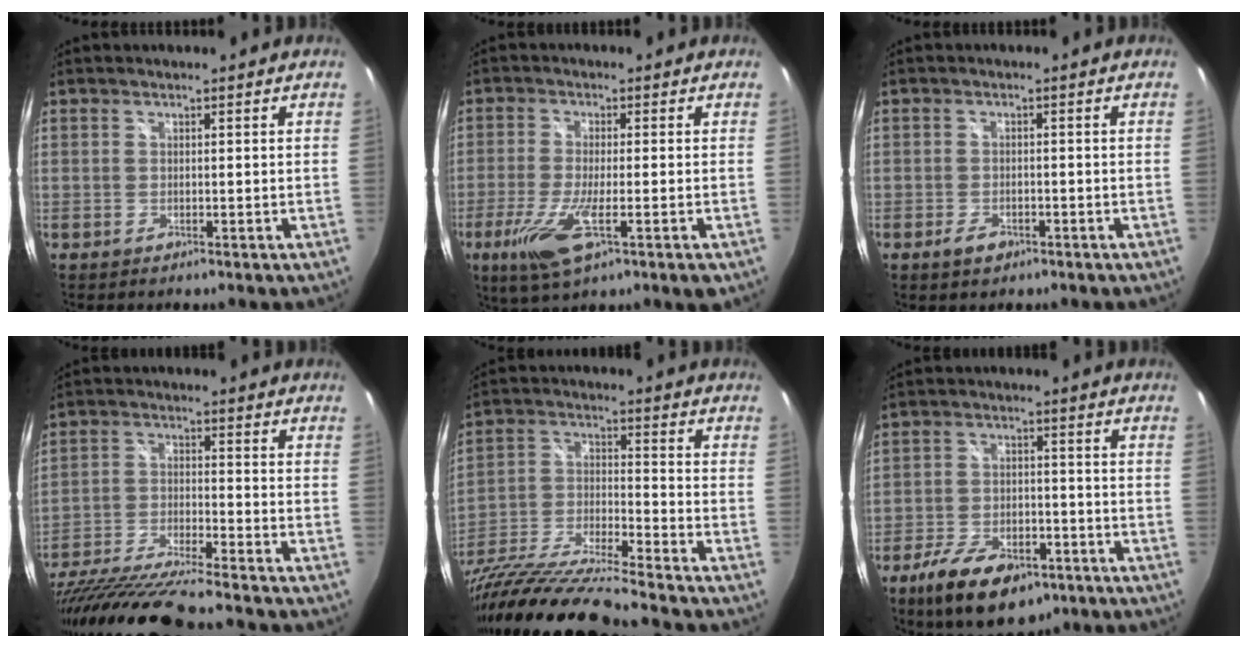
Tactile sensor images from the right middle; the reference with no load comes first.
{"total": 10.8, "force": [-4.5, 2.1, 9.5], "torque": [-0.203, -0.034, -0.083]}
{"total": 2.7, "force": [-1.7, 1.5, 1.4], "torque": [-0.029, -0.003, -0.029]}
{"total": 19.3, "force": [-16.6, 0.8, 9.7], "torque": [-0.205, -0.053, -0.296]}
{"total": 19.3, "force": [-16.3, 0.0, 10.3], "torque": [-0.191, -0.040, -0.297]}
{"total": 14.1, "force": [-8.8, 6.8, 8.7], "torque": [-0.183, -0.019, -0.142]}